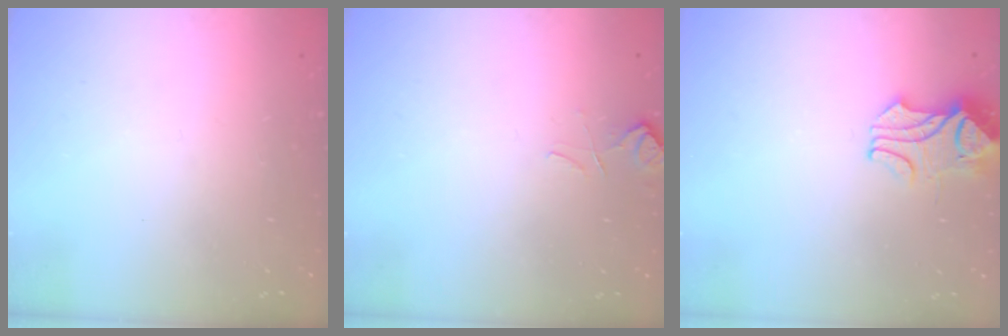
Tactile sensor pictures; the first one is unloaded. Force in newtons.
{"total": 2.5, "press": 2.5, "slide": 0.5}
{"total": 2.3, "press": 2.1, "slide": 0.8}